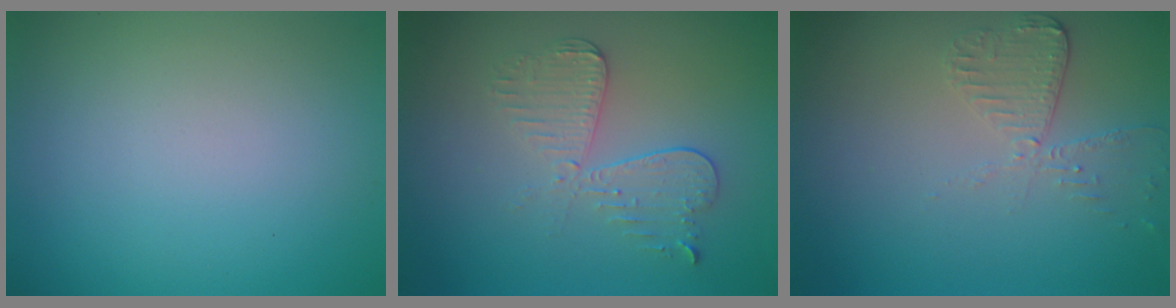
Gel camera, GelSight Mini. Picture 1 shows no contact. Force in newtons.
{"total": 3.5, "press": 3.1, "slide": 1.7}
{"total": 2.0, "press": 1.9, "slide": 0.6}